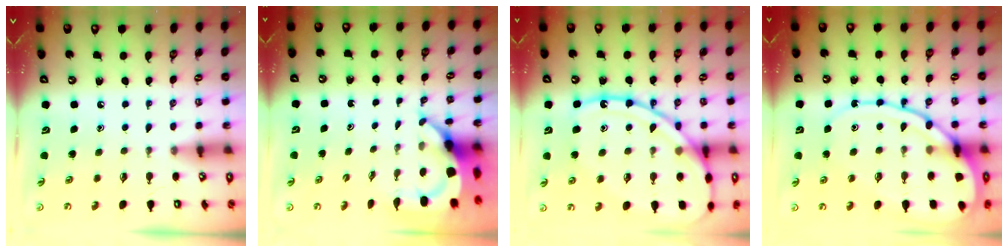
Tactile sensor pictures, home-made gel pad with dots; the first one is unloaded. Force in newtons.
{"total": 5.5, "press": 5.5, "slide": 0.7}
{"total": 18.8, "press": 18.7, "slide": 2.0}
{"total": 15.1, "press": 15.0, "slide": 1.5}